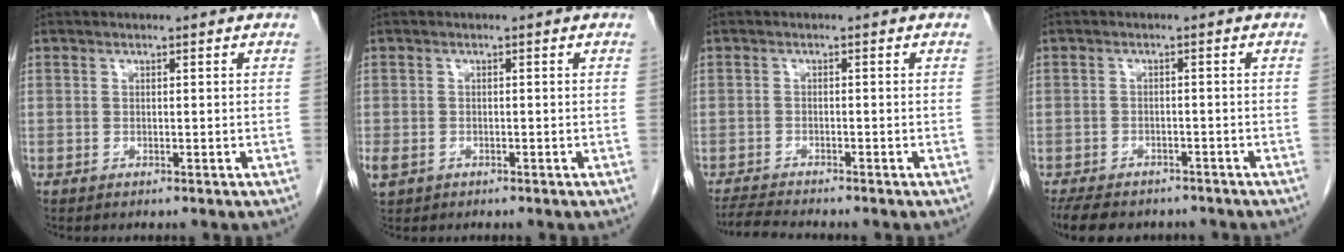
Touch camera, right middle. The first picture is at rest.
{"total": 2.2, "force": [-0.9, 1.7, 1.1], "torque": [-0.028, -0.001, -0.008]}
{"total": 4.1, "force": [-3.9, -0.5, 1.2], "torque": [-0.023, -0.022, -0.069]}
{"total": 10.5, "force": [-8.6, 4.4, 4.1], "torque": [-0.078, -0.007, -0.117]}